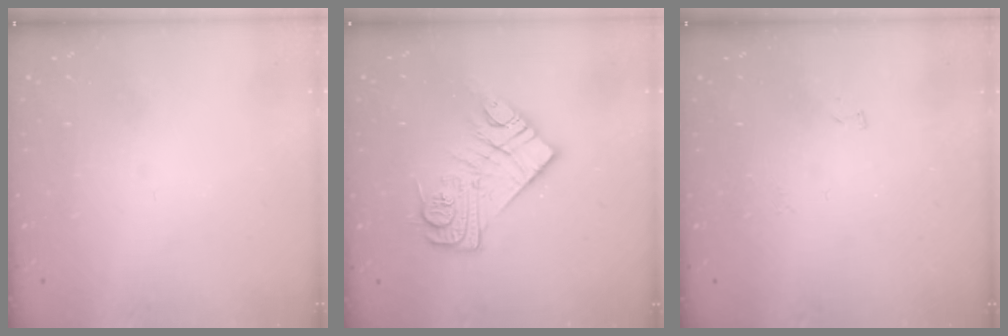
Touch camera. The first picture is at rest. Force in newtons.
{"total": 13.6, "press": 13.6, "slide": 0.9}
{"total": 4.1, "press": 4.1, "slide": 0.4}